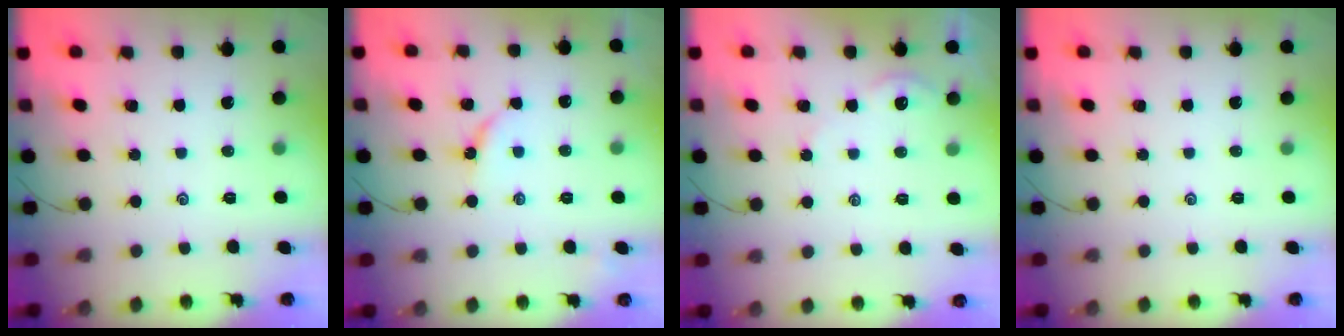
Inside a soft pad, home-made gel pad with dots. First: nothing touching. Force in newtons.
{"total": 2.7, "press": 2.7, "slide": 0.4}
{"total": 1.7, "press": 1.7, "slide": 0.3}
{"total": 0.0}